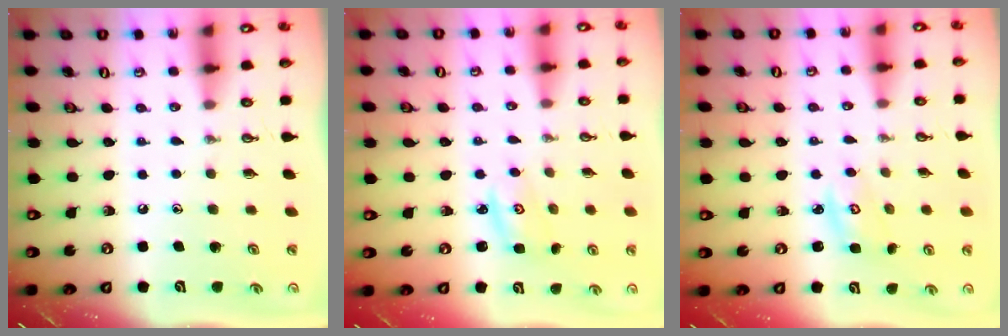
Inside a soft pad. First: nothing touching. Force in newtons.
{"total": 2.7, "press": 2.7, "slide": 0.2}
{"total": 2.8, "press": 2.8, "slide": 0.2}